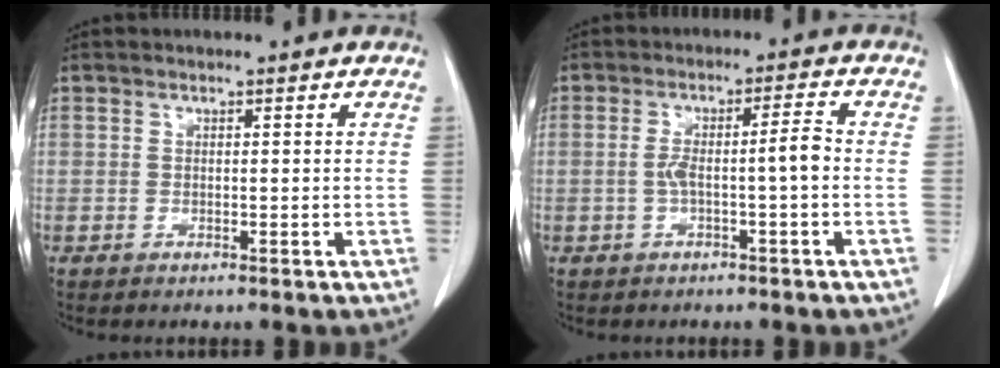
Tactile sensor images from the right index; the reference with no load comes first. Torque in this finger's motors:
{"motor_torque": [0.35, -0.09, 0.15, 0.04]}